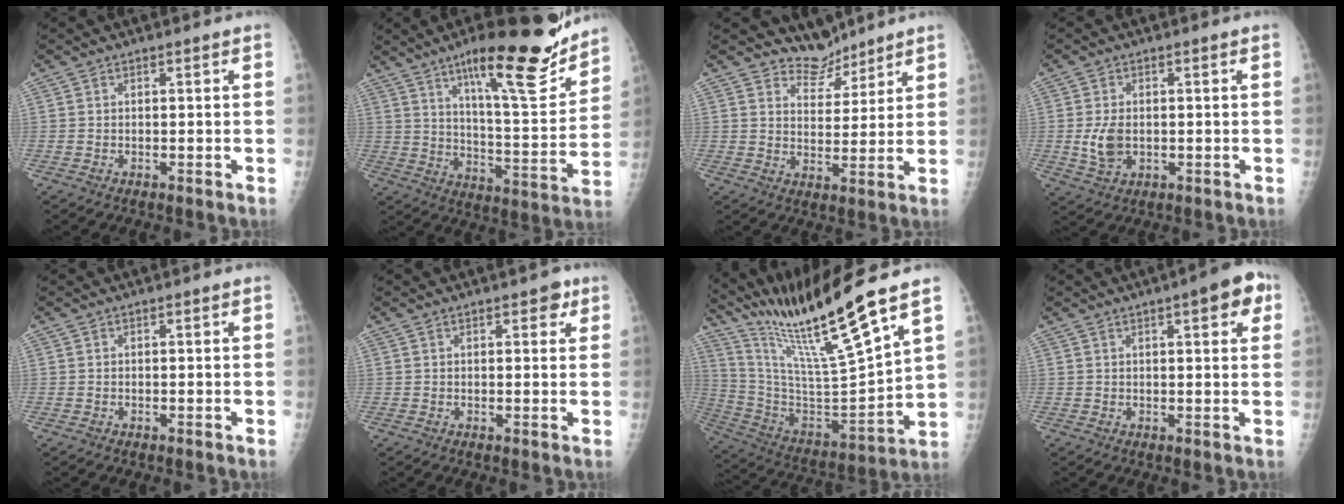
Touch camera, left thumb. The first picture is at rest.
{"total": 21.2, "force": [14.6, 4.4, 14.8], "torque": [-0.188, -0.082, 0.230]}
{"total": 5.4, "force": [4.9, 2.3, -0.6], "torque": [0.038, -0.048, 0.088]}
{"total": 5.0, "force": [-0.4, 3.3, 3.7], "torque": [-0.071, -0.003, -0.002]}
{"total": 0.0}
{"total": 2.6, "force": [1.4, 1.3, 1.7], "torque": [-0.007, -0.002, 0.014]}
{"total": 21.1, "force": [16.2, -0.6, 13.5], "torque": [-0.222, -0.085, 0.312]}
{"total": 6.8, "force": [3.1, 2.0, 5.8], "torque": [-0.057, -0.001, 0.032]}